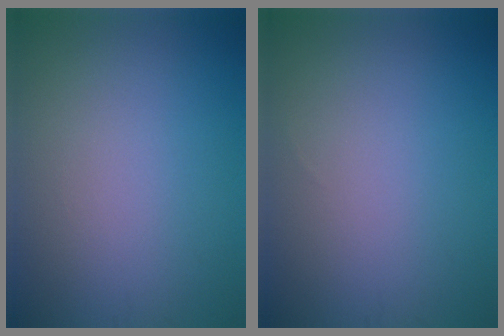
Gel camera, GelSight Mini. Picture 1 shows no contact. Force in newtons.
{"total": 0.0}